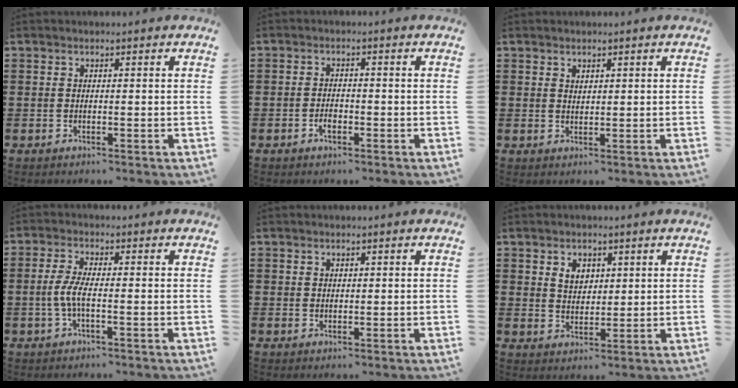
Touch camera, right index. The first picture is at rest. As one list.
[{"total": 1.9, "force": [-0.9, 0.9, 1.4], "torque": [-0.027, 0.001, -0.016]}, {"total": 1.2, "force": [1.1, 0.4, 0.1], "torque": [-0.004, 0.000, 0.023]}, {"total": 4.0, "force": [-0.8, 0.8, 3.8], "torque": [-0.098, -0.010, -0.025]}, {"total": 0.9, "force": [0.7, 0.6, 0.3], "torque": [-0.008, 0.001, 0.014]}, {"total": 3.5, "force": [1.7, 2.6, 1.6], "torque": [-0.042, 0.009, 0.032]}]